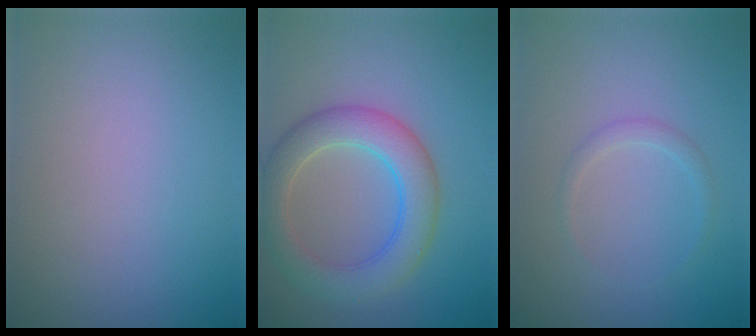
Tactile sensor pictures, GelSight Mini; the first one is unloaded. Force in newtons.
{"total": 5.3, "press": 5.3, "slide": 0.3}
{"total": 1.0, "press": 1.0, "slide": 0.1}